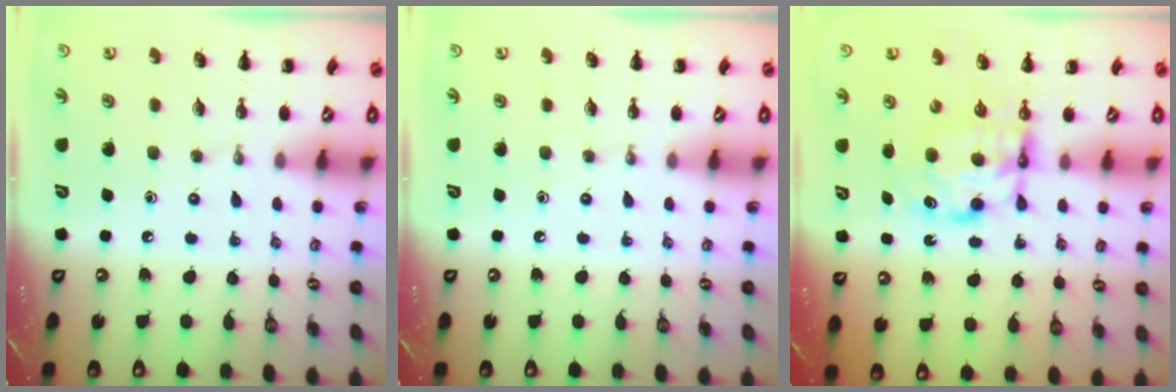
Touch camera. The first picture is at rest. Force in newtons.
{"total": 0.0}
{"total": 6.4, "press": 6.4, "slide": 0.5}